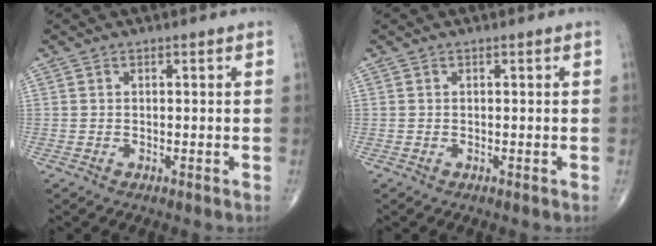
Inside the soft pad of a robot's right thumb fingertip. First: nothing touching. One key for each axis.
{"total": 0.0}